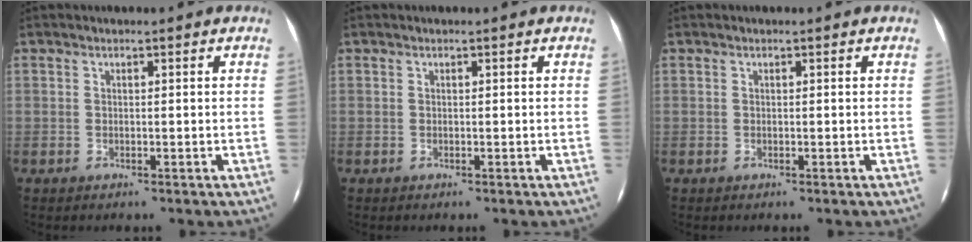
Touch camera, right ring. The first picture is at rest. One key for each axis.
{"total": 0.0}
{"total": 0.0}